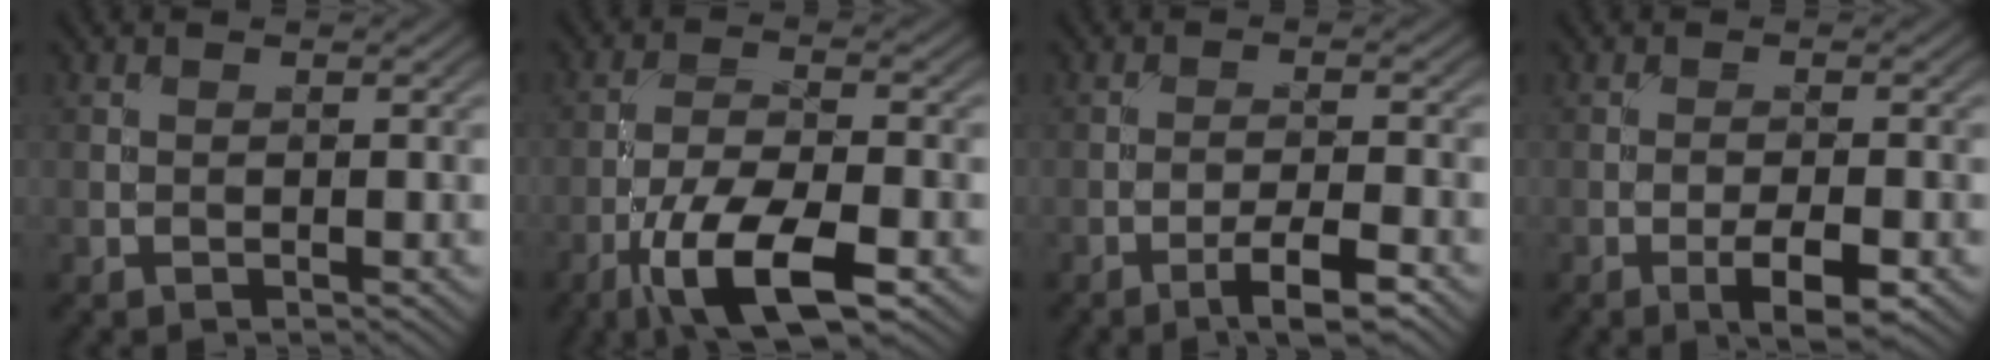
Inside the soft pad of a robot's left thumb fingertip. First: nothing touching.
{"total": 11.0, "force": [-5.9, 3.6, 8.6], "torque": [-0.164, -0.007, -0.115]}
{"total": 4.8, "force": [-3.1, 0.7, 3.6], "torque": [-0.060, 0.008, -0.053]}
{"total": 4.4, "force": [-2.2, 1.0, 3.7], "torque": [-0.064, 0.003, -0.033]}